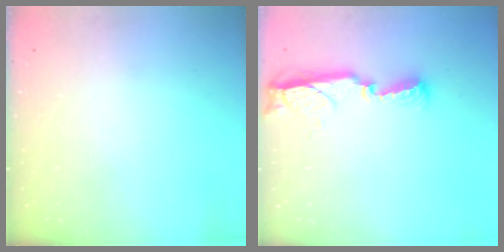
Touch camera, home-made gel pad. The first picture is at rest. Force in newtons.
{"total": 11.7, "press": 10.4, "slide": 5.3}